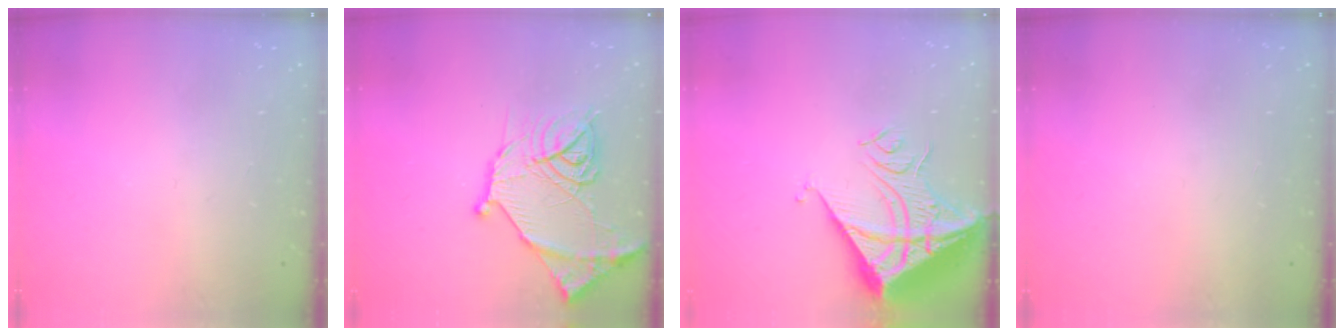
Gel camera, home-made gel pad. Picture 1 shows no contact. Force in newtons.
{"total": 16.8, "press": 16.7, "slide": 1.5}
{"total": 14.2, "press": 14.1, "slide": 1.9}
{"total": 1.5, "press": 1.5, "slide": 0.1}